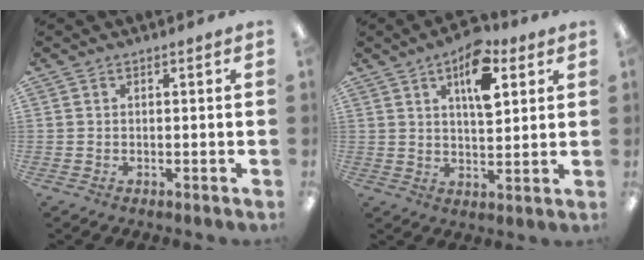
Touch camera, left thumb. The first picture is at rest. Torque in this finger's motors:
{"motor_torque": [0.14, 0.04, -0.03, -0.22, 0.17]}